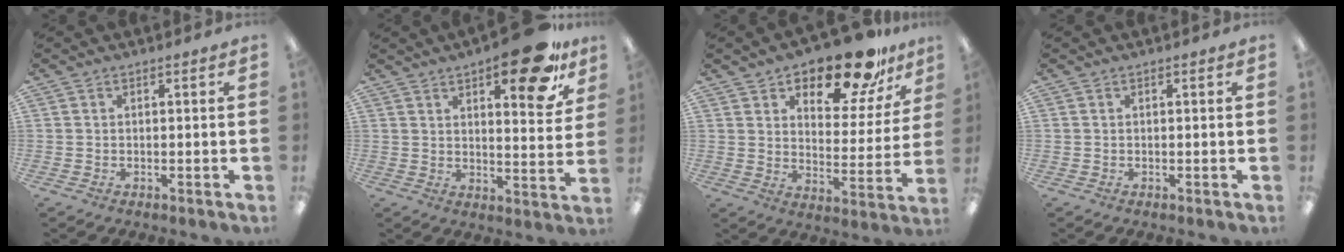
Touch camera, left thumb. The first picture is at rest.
{"total": 15.6, "force": [10.2, 5.1, 10.6], "torque": [-0.123, -0.064, 0.159]}
{"total": 17.0, "force": [13.6, 6.6, 7.8], "torque": [-0.123, -0.090, 0.234]}
{"total": 0.0}